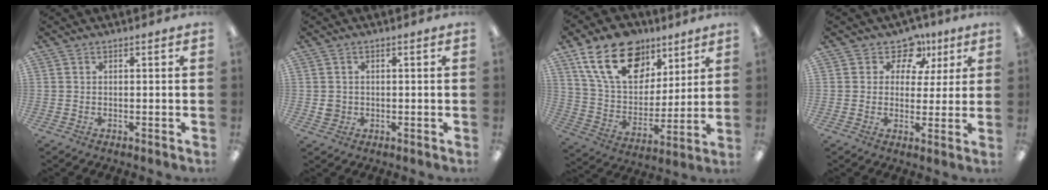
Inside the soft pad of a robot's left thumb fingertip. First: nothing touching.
{"total": 2.5, "force": [-0.1, 2.4, 0.6], "torque": [-0.004, 0.001, -0.004]}
{"total": 20.2, "force": [11.7, 12.6, 10.6], "torque": [-0.178, -0.043, 0.215]}
{"total": 8.4, "force": [4.8, 6.3, 2.7], "torque": [-0.046, -0.031, 0.085]}